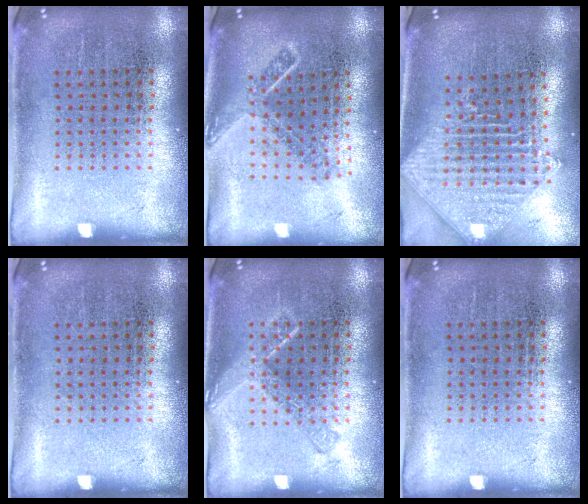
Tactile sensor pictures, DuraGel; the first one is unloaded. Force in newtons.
{"total": 1.8, "press": 1.3, "slide": 1.2}
{"total": 2.2, "press": 1.8, "slide": 1.3}
{"total": 0.0}
{"total": 2.1, "press": 2.0, "slide": 0.2}
{"total": 0.0}